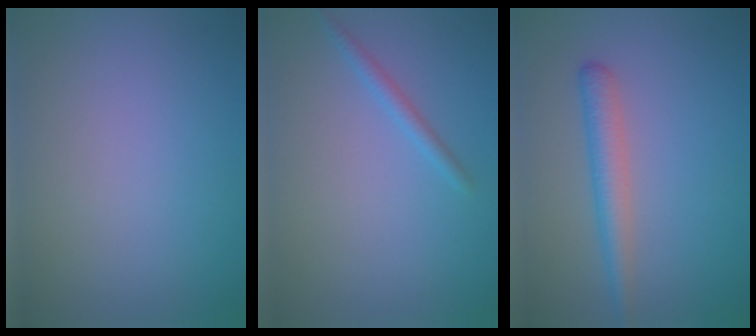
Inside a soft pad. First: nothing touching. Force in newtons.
{"total": 1.3, "press": 1.2, "slide": 0.1}
{"total": 2.8, "press": 2.8, "slide": 0.1}